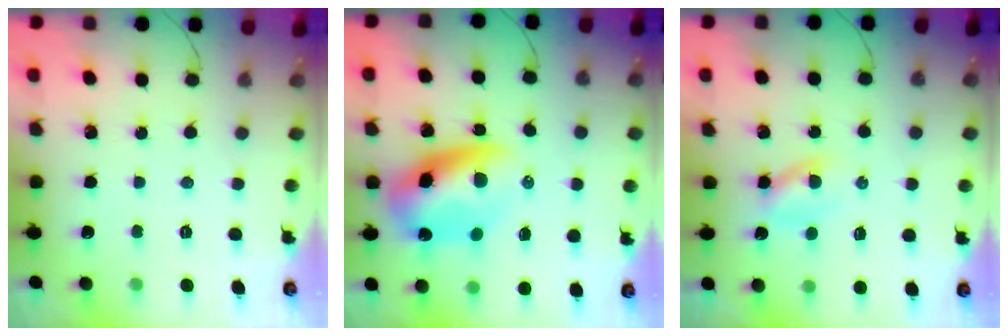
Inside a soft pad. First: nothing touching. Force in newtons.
{"total": 11.7, "press": 11.3, "slide": 2.8}
{"total": 2.3, "press": 2.0, "slide": 1.1}